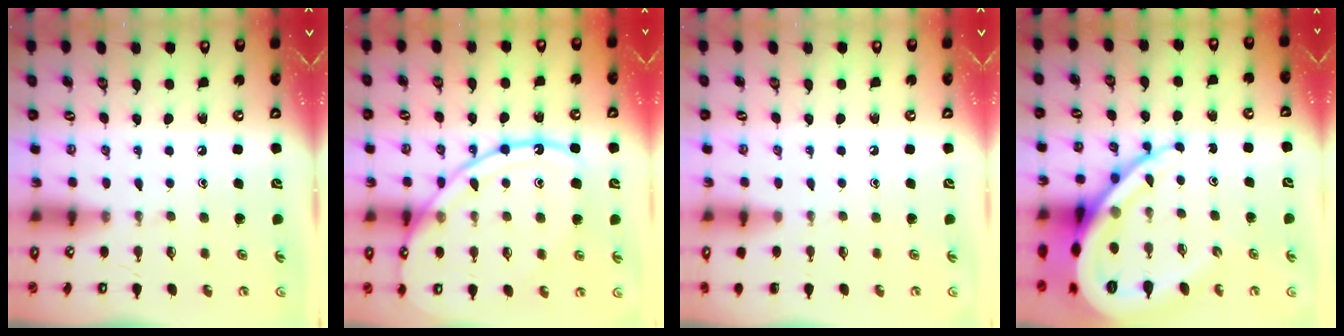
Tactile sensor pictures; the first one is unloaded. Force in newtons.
{"total": 15.9, "press": 15.8, "slide": 1.5}
{"total": 0.0}
{"total": 19.7, "press": 19.6, "slide": 2.1}